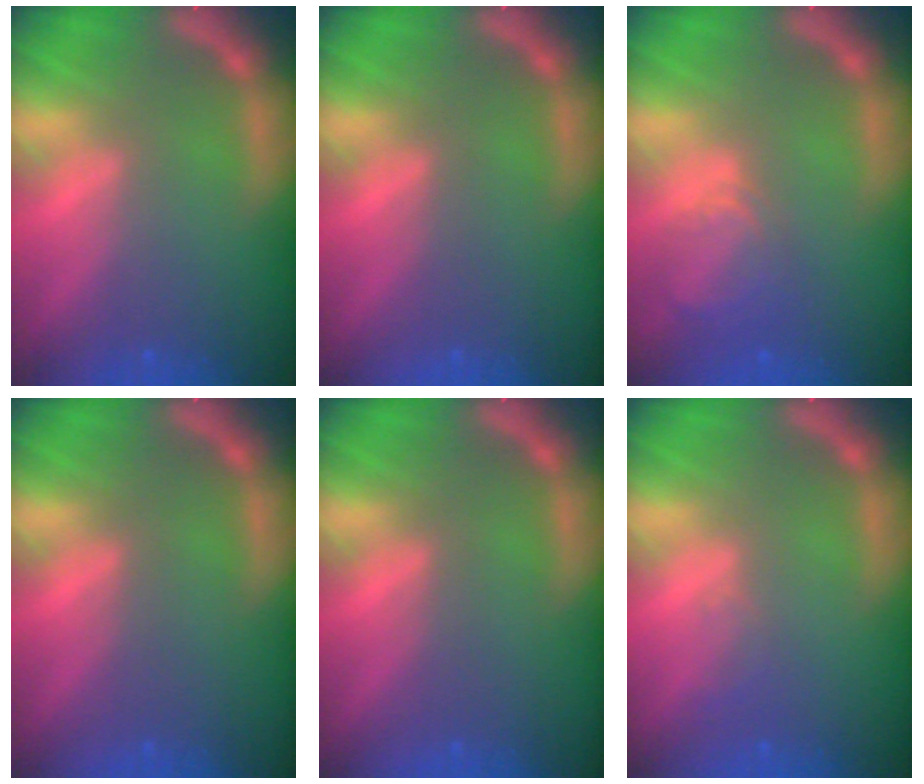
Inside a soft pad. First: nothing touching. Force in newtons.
{"total": 0.0}
{"total": 3.4}
{"total": 0.0}
{"total": 0.0}
{"total": 1.0}